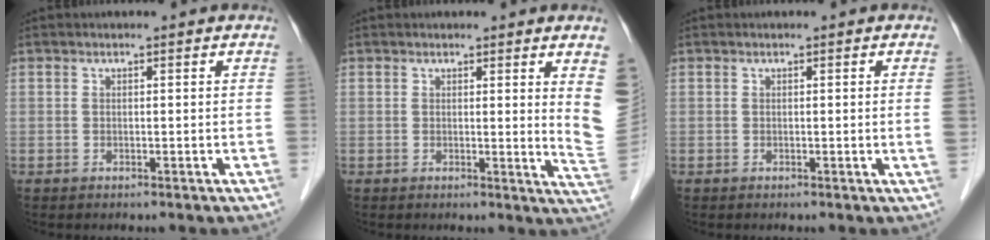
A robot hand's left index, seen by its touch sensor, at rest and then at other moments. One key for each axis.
{"total": 5.8, "fx": 2.1, "fy": 0.0, "fz": 5.4, "tx": -0.058, "ty": -0.018, "tz": 0.015}
{"total": 1.1, "fx": 0.0, "fy": -0.3, "fz": 1.0, "tx": -0.017, "ty": -0.002, "tz": 0.002}